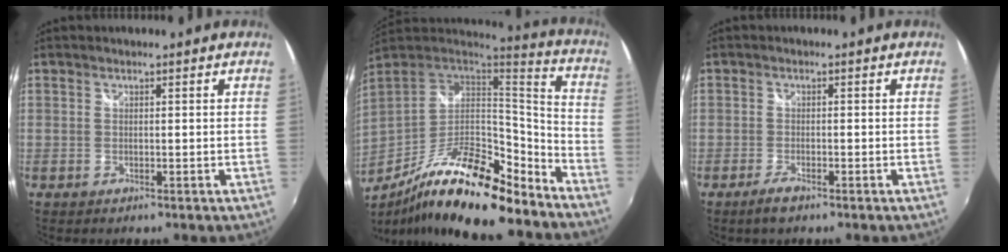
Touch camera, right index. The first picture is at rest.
{"total": 22.8, "force": [-15.4, 5.9, 15.7], "torque": [-0.280, -0.028, -0.268]}
{"total": 2.4, "force": [-1.8, 1.0, 1.3], "torque": [-0.034, -0.005, -0.039]}